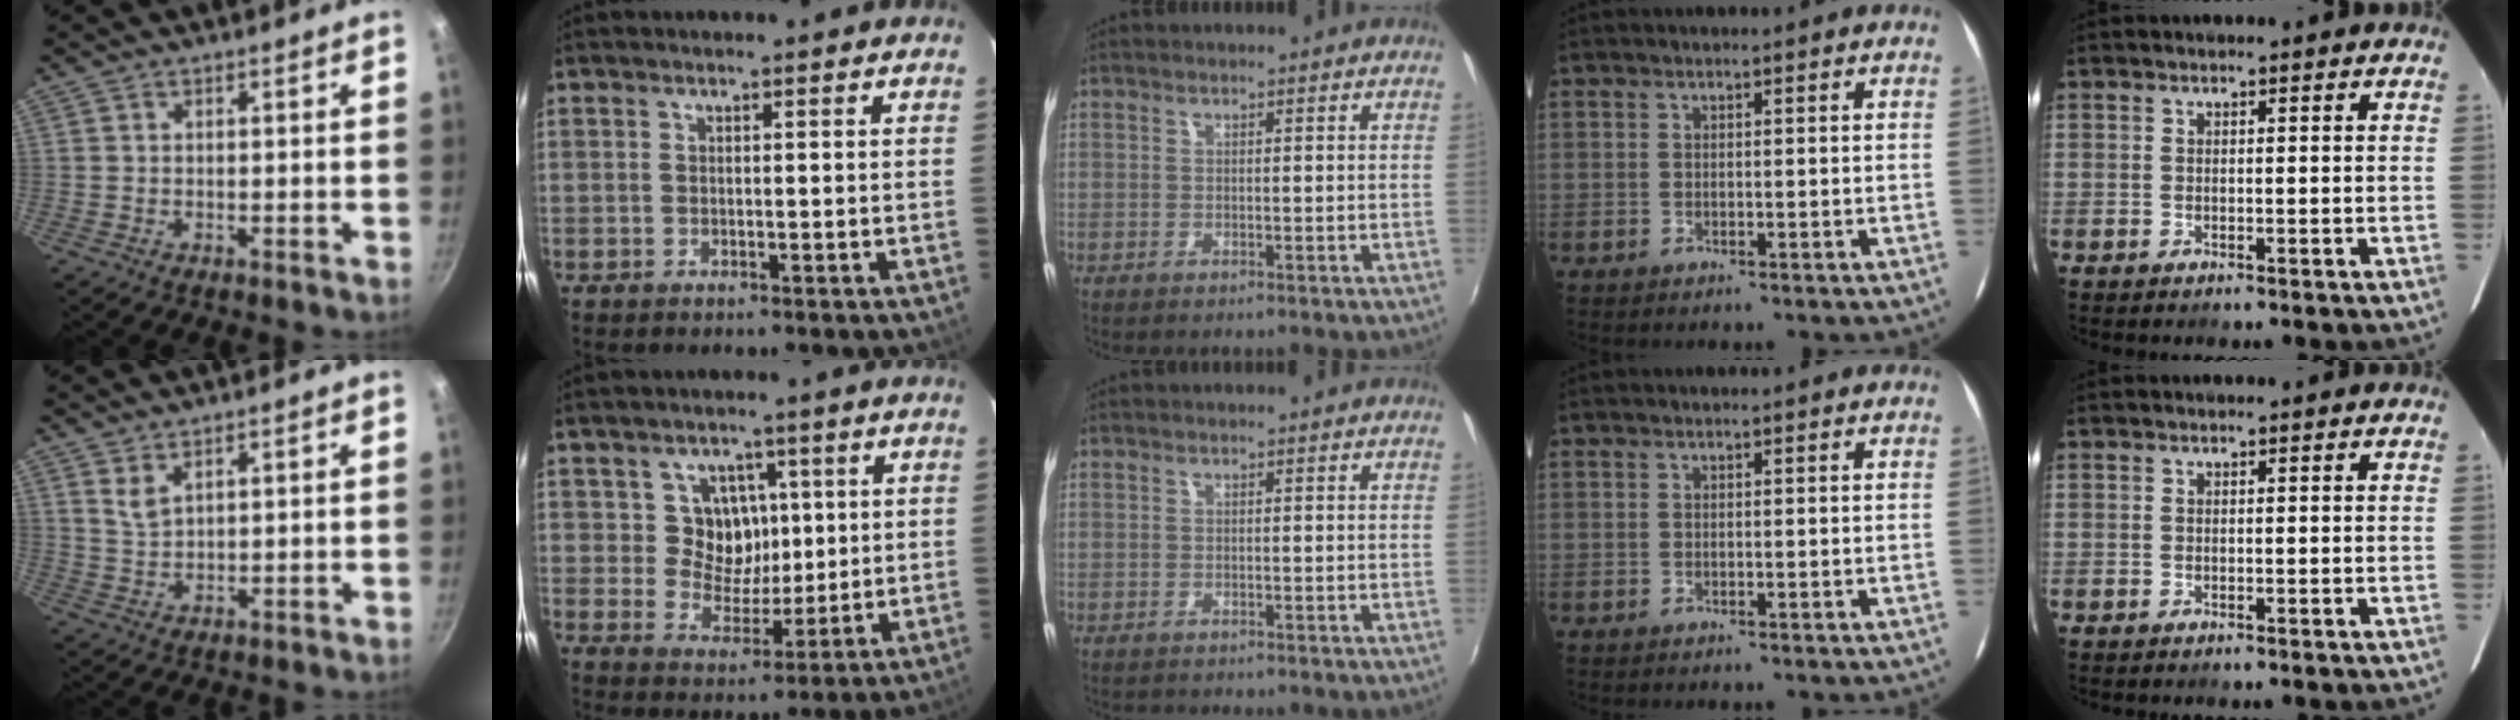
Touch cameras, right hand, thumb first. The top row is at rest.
{"thumb": {"total": 3.0, "force": [2.0, 1.1, 1.8], "torque": [-0.036, -0.017, 0.044]}, "index": {"total": 7.6, "force": [1.8, 7.0, 2.4], "torque": [-0.038, 0.003, 0.033]}, "middle": {"total": 1.0, "force": [-0.9, 0.1, 0.1], "torque": [-0.006, -0.003, -0.014]}}